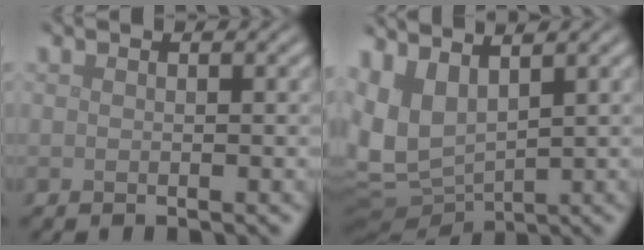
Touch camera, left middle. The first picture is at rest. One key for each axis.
{"total": 6.9, "fx": 1.8, "fy": 4.3, "fz": 5.1, "tx": -0.132, "ty": -0.013, "tz": 0.046}